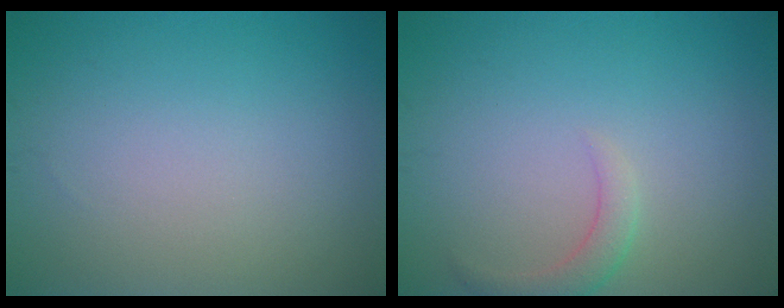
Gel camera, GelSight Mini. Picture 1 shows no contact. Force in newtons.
{"total": 1.9, "press": 1.8, "slide": 0.1}